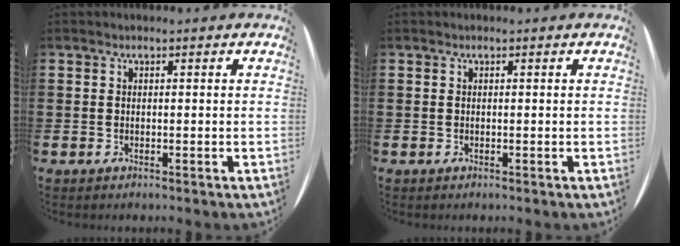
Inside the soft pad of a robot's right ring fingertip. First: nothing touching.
{"total": 0.0}